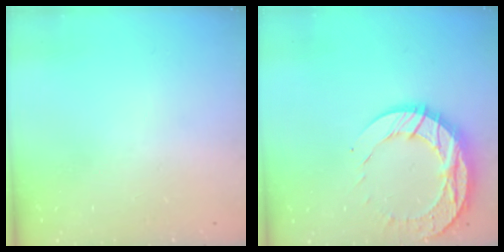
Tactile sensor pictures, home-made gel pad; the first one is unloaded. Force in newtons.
{"total": 13.8, "press": 13.7, "slide": 1.1}